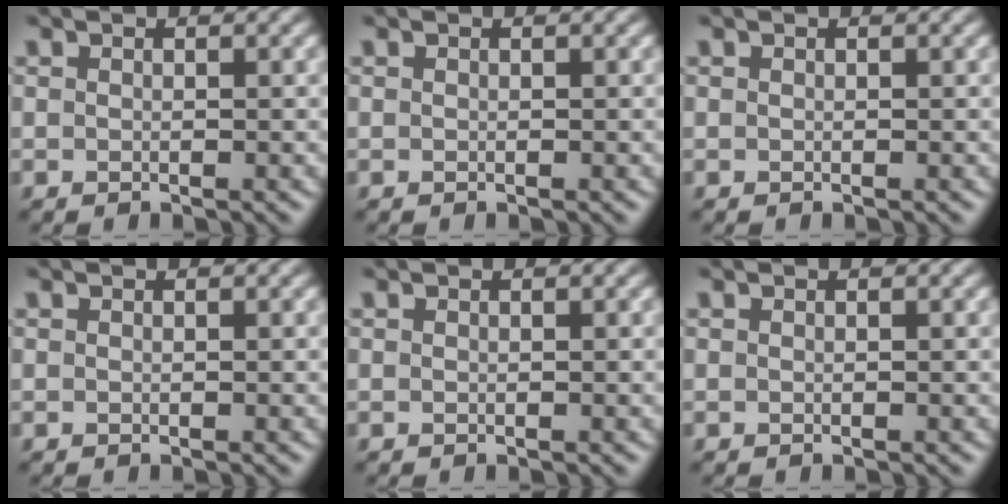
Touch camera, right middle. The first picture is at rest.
{"total": 0.0}
{"total": 0.0}
{"total": 0.0}
{"total": 0.0}
{"total": 0.0}